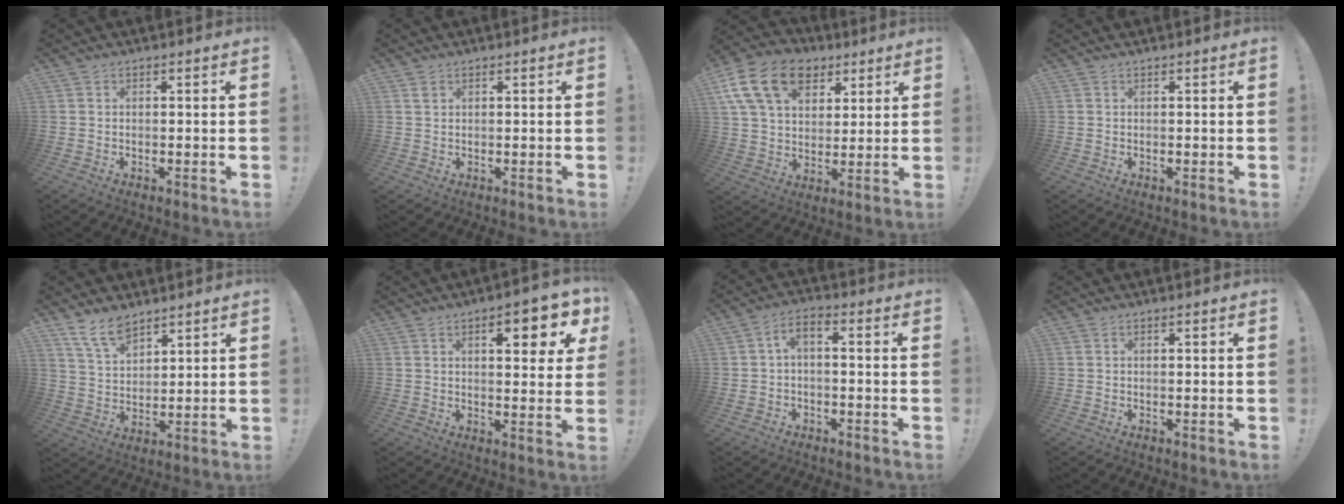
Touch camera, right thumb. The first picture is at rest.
{"total": 0.9, "force": [0.7, 0.6, 0.3], "torque": [-0.001, -0.002, 0.013]}
{"total": 19.1, "force": [8.9, 13.1, 10.8], "torque": [-0.173, -0.034, 0.166]}
{"total": 0.0}
{"total": 9.4, "force": [7.4, 4.2, 4.1], "torque": [-0.080, -0.041, 0.142]}
{"total": 8.9, "force": [3.8, 2.6, 7.6], "torque": [-0.097, -0.014, 0.056]}
{"total": 3.7, "force": [-1.2, 1.4, 3.2], "torque": [-0.066, 0.000, -0.024]}
{"total": 0.0}